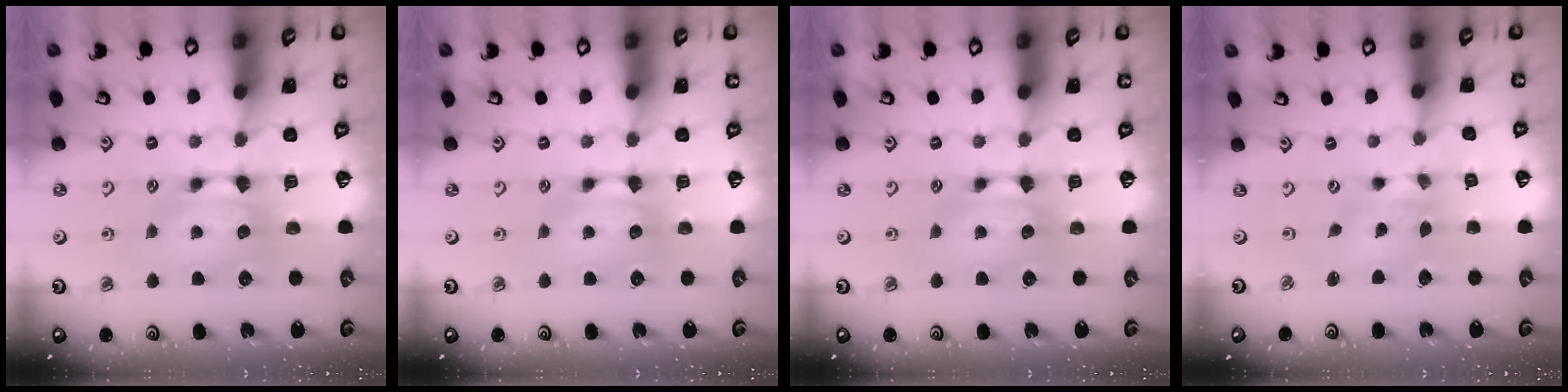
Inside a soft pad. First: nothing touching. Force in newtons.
{"total": 0.0}
{"total": 0.0}
{"total": 1.5, "press": 1.0, "slide": 1.1}